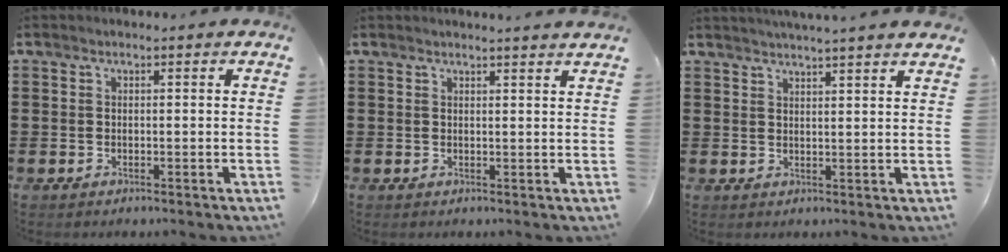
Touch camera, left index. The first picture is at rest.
{"total": 1.6, "force": [1.5, -0.3, 0.3], "torque": [-0.008, -0.001, 0.029]}
{"total": 2.7, "force": [2.6, -0.7, 0.3], "torque": [-0.013, -0.011, 0.046]}